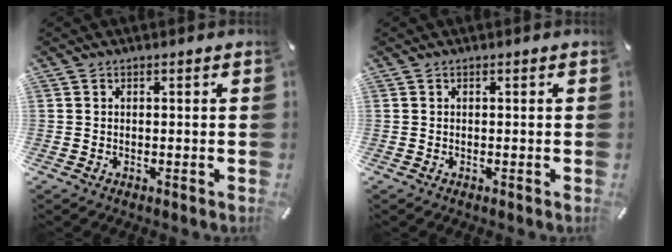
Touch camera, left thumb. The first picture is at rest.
{"total": 0.0}